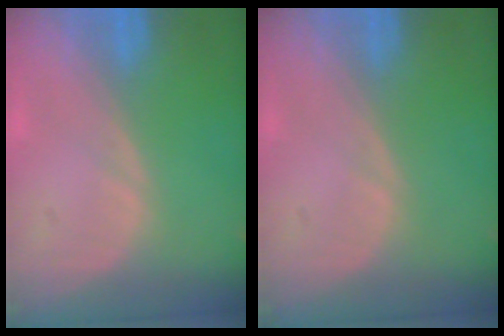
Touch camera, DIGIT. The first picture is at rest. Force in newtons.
{"total": 0.0}